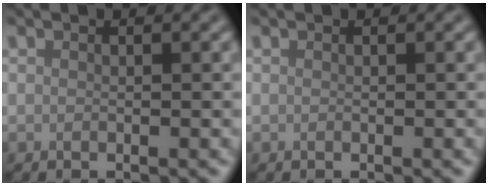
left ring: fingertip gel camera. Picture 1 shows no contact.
{"total": 0.0}